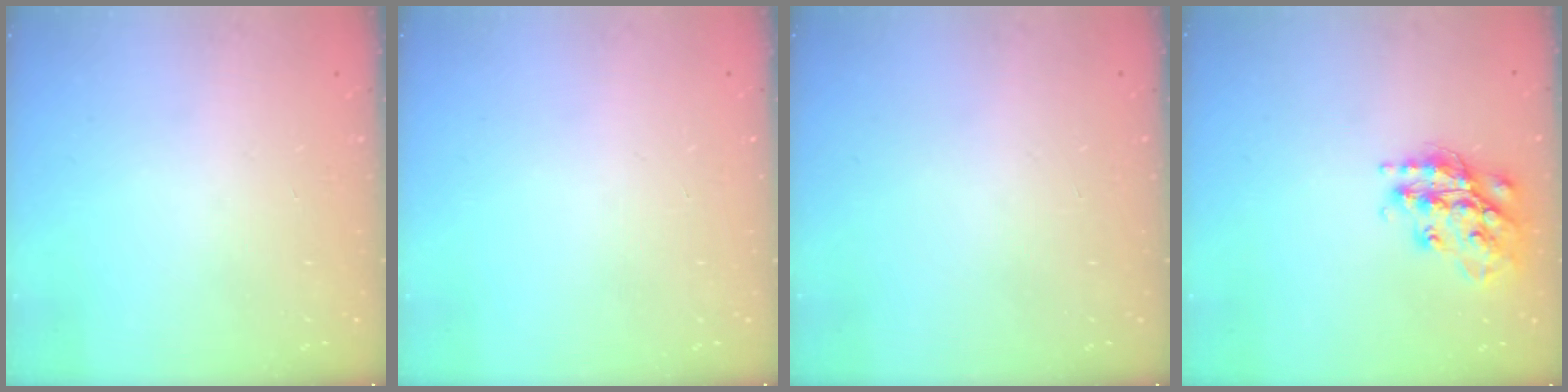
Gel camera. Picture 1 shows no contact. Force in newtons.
{"total": 0.0}
{"total": 0.0}
{"total": 17.4, "press": 17.4, "slide": 1.4}